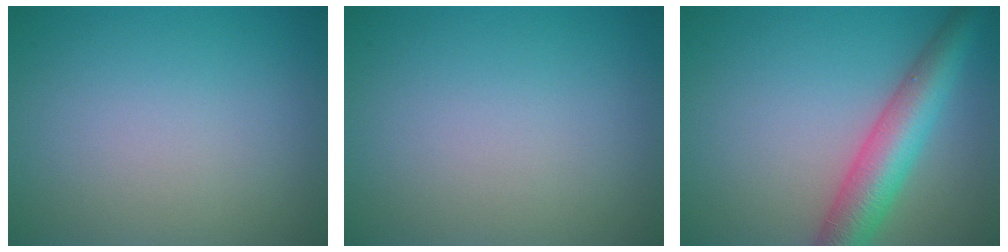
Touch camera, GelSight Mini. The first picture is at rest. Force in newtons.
{"total": 0.0}
{"total": 6.4, "press": 6.4, "slide": 0.2}